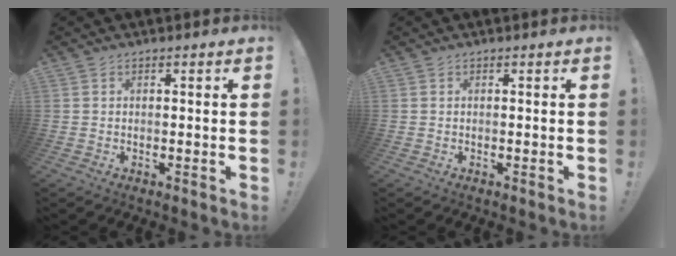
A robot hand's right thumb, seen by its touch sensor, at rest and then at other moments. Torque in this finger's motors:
{"motor_torque": [-0.01, 0.00, 0.01, 0.00, 0.01]}